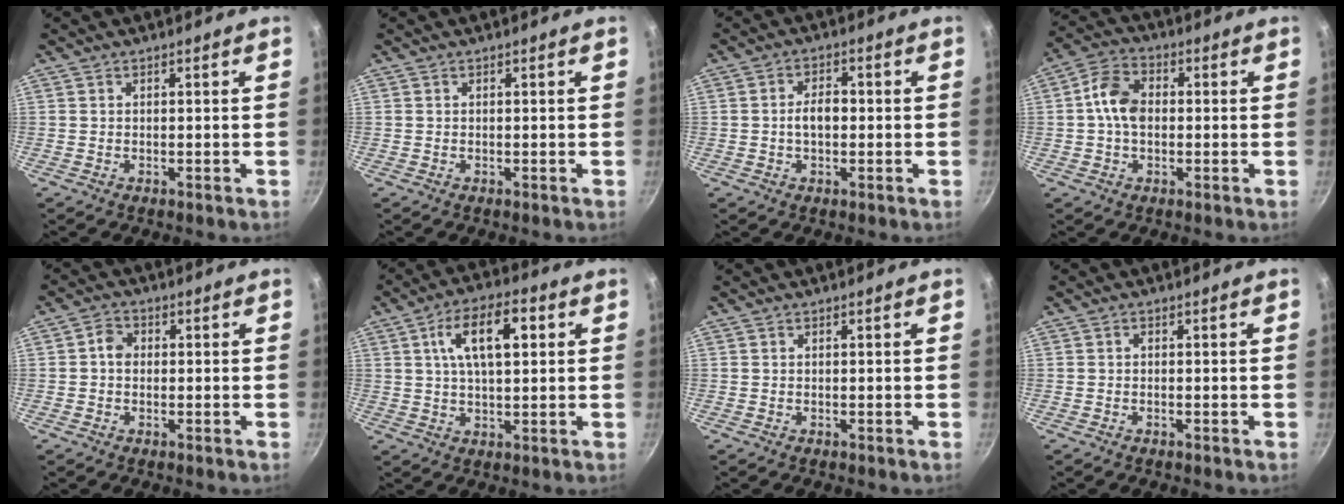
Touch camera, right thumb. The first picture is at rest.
{"total": 0.0}
{"total": 4.5, "force": [-0.3, 2.7, 3.5], "torque": [-0.044, 0.017, -0.008]}
{"total": 7.8, "force": [0.1, 5.5, 5.5], "torque": [-0.089, 0.023, -0.011]}
{"total": 3.0, "force": [0.0, 2.5, 1.7], "torque": [-0.020, 0.011, -0.007]}
{"total": 11.5, "force": [3.2, 5.2, 9.7], "torque": [-0.147, 0.008, 0.048]}
{"total": 0.0}
{"total": 0.5, "force": [-0.3, 0.2, 0.4], "torque": [-0.009, 0.004, -0.007]}